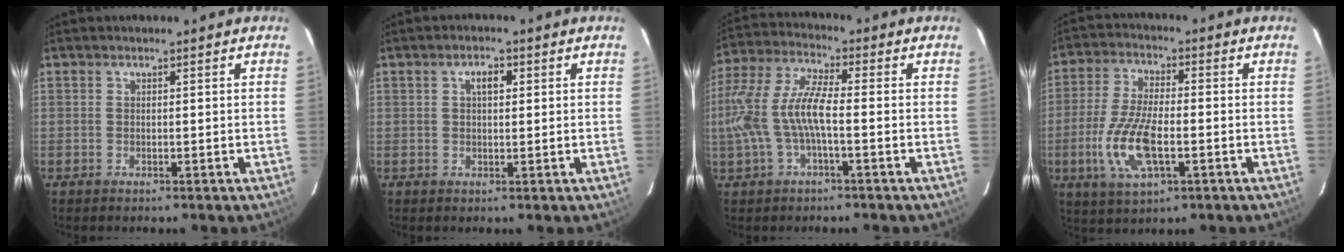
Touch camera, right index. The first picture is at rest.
{"total": 2.5, "force": [0.8, 1.3, 2.0], "torque": [-0.033, 0.010, 0.013]}
{"total": 12.4, "force": [-2.4, 3.5, 11.6], "torque": [-0.244, 0.002, -0.043]}
{"total": 12.0, "force": [-3.4, 4.6, 10.6], "torque": [-0.227, -0.007, -0.063]}